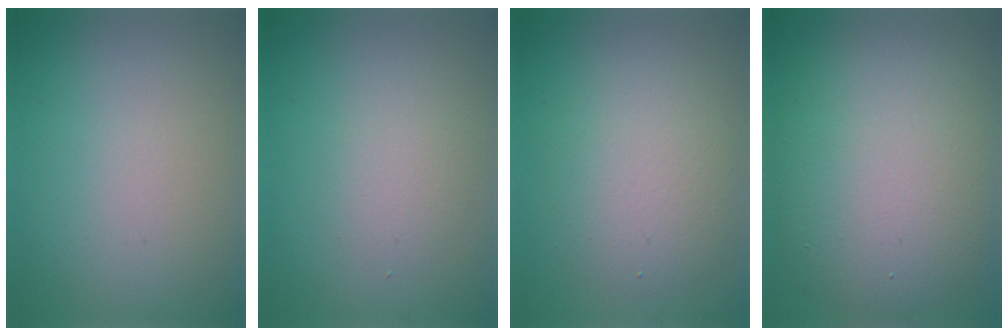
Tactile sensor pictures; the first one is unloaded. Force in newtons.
{"total": 1.8, "press": 1.8, "slide": 0.1}
{"total": 4.4, "press": 4.4, "slide": 0.4}
{"total": 11.4, "press": 11.4, "slide": 0.8}